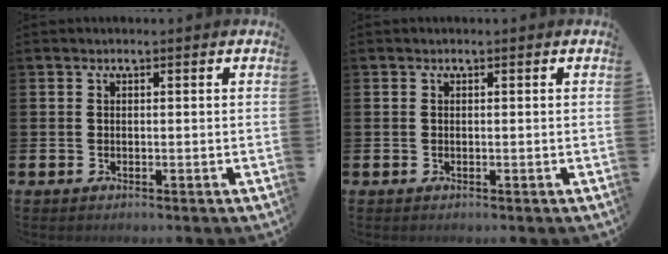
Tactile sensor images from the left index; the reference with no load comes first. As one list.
[{"total": 0.0}]